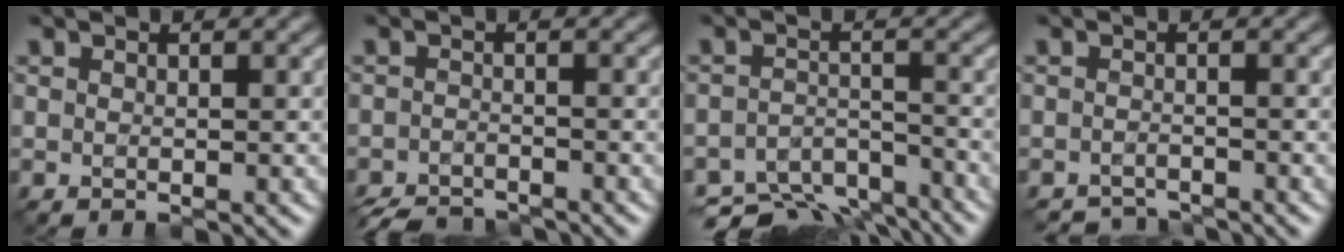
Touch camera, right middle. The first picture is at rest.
{"total": 4.3, "force": [-4.2, 0.6, 0.8], "torque": [-0.011, -0.015, -0.075]}
{"total": 8.9, "force": [-8.0, 2.9, 2.5], "torque": [-0.043, -0.028, -0.117]}
{"total": 2.5, "force": [-2.4, 0.0, -0.4], "torque": [0.011, -0.005, -0.041]}